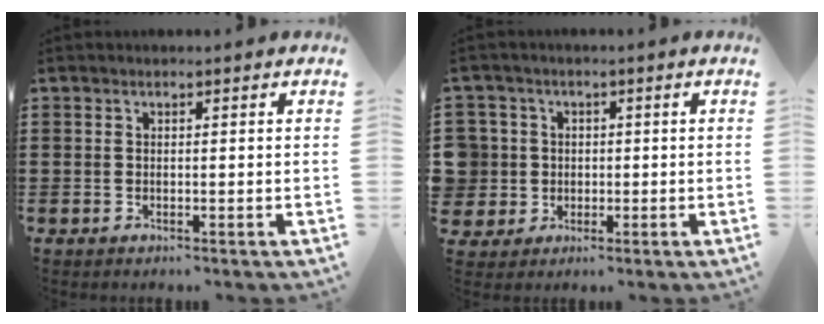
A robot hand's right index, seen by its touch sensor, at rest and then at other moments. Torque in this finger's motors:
{"motor_torque": [2.13, 0.00, 0.75, 0.16]}